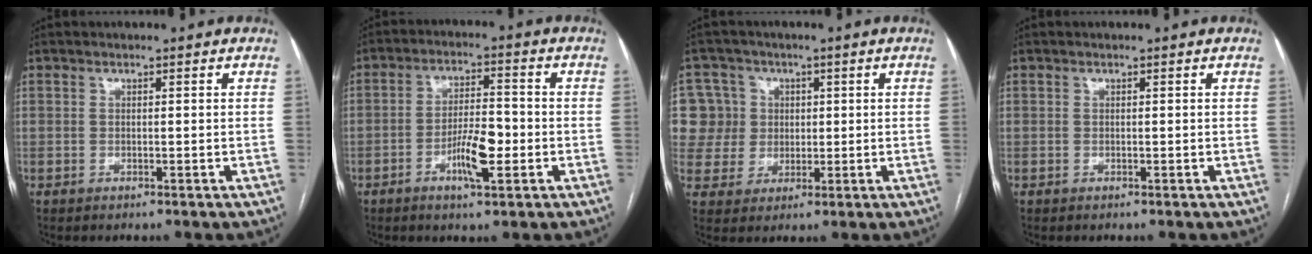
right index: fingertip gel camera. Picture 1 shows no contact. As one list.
[{"total": 7.1, "force": [-2.5, 1.6, 6.5], "torque": [-0.121, 0.002, -0.042]}, {"total": 9.6, "force": [2.1, 9.3, 1.2], "torque": [-0.035, 0.038, 0.049]}, {"total": 0.0}]